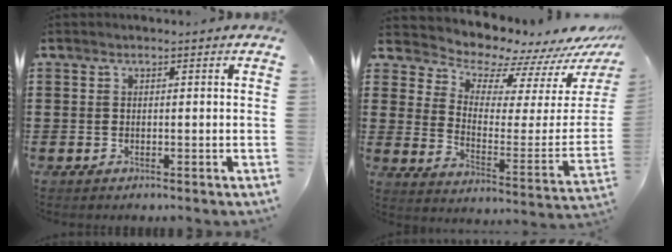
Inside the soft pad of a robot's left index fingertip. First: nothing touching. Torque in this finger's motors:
{"motor_torque": [2.14, 0.00, 0.45, 0.01]}